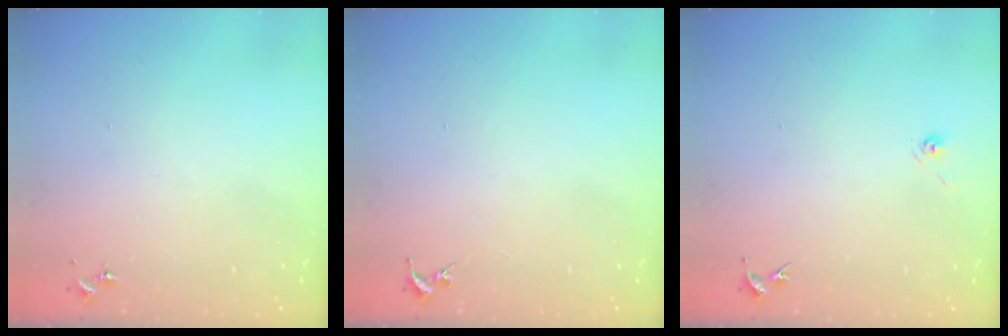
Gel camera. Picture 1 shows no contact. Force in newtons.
{"total": 0.0}
{"total": 3.2, "press": 2.6, "slide": 1.8}